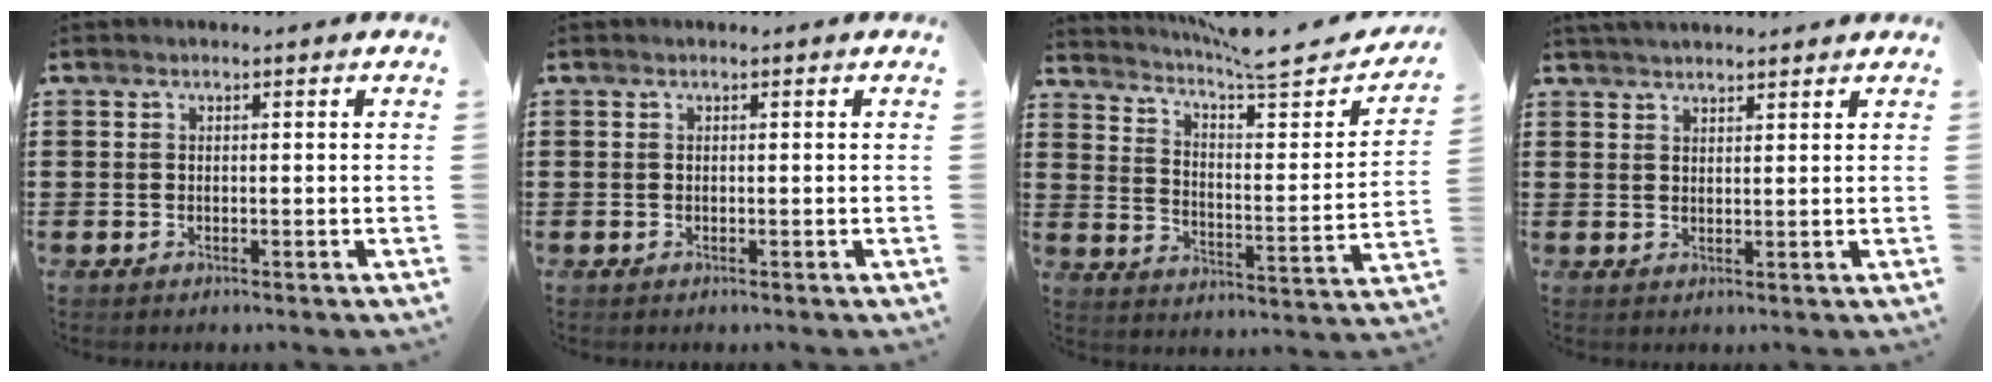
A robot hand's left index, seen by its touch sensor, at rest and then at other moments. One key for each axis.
{"total": 0.0}
{"total": 6.6, "fx": 5.9, "fy": 0.3, "fz": 3.1, "tx": -0.072, "ty": -0.046, "tz": 0.091}
{"total": 1.6, "fx": 1.5, "fy": 0.3, "fz": 0.4, "tx": -0.009, "ty": 0.002, "tz": 0.029}